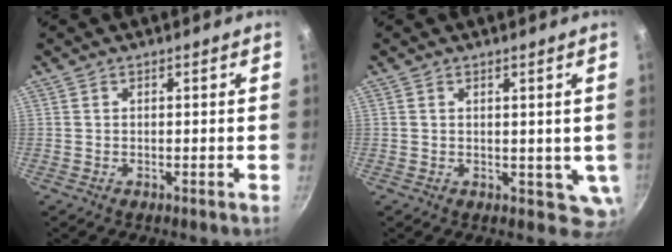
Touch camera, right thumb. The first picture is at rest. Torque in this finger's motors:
{"motor_torque": [0.22, 0.37, -0.11, -0.11, -0.04]}